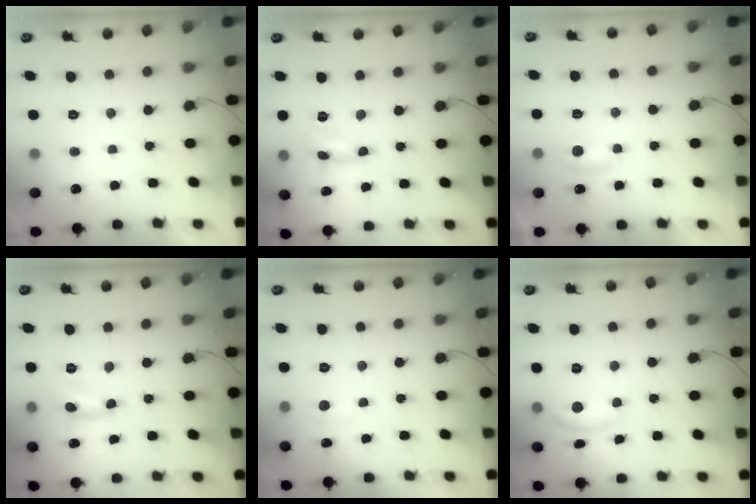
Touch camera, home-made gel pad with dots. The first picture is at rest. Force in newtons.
{"total": 1.7, "press": 1.7, "slide": 0.1}
{"total": 4.9, "press": 4.9, "slide": 0.5}
{"total": 3.3, "press": 3.3, "slide": 0.3}
{"total": 5.1, "press": 5.0, "slide": 0.7}
{"total": 9.2, "press": 9.2, "slide": 0.4}